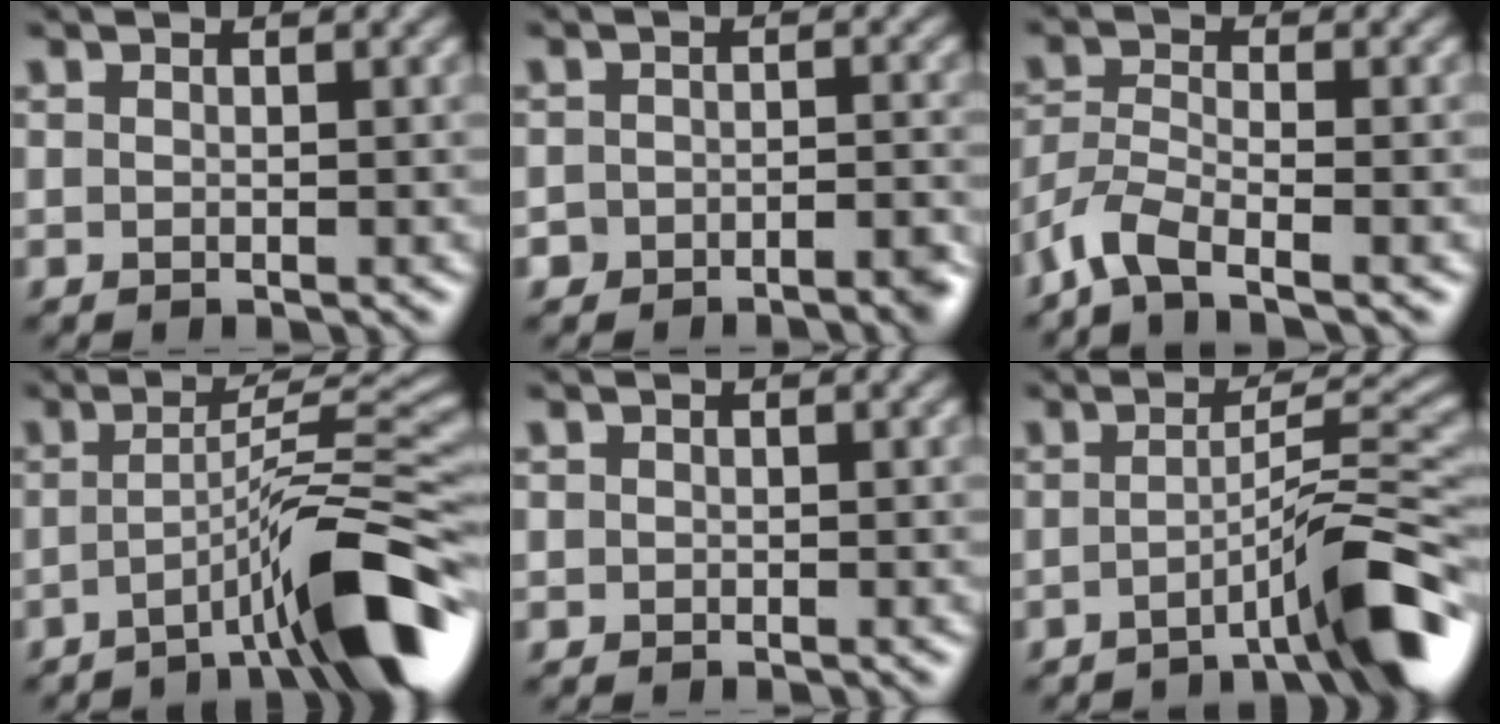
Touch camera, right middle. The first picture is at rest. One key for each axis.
{"total": 3.5, "fx": -3.0, "fy": 1.7, "fz": 0.8, "tx": -0.002, "ty": 0.008, "tz": -0.039}
{"total": 4.3, "fx": -3.1, "fy": 1.1, "fz": 2.7, "tx": -0.056, "ty": -0.007, "tz": -0.074}
{"total": 9.1, "fx": -4.1, "fy": 1.3, "fz": 8.0, "tx": -0.105, "ty": 0.019, "tz": -0.075}
{"total": 0.6, "fx": -0.1, "fy": 0.6, "fz": 0.0, "tx": 0.006, "ty": -0.004, "tz": -0.005}
{"total": 6.3, "fx": -3.3, "fy": 0.5, "fz": 5.4, "tx": -0.073, "ty": 0.017, "tz": -0.063}